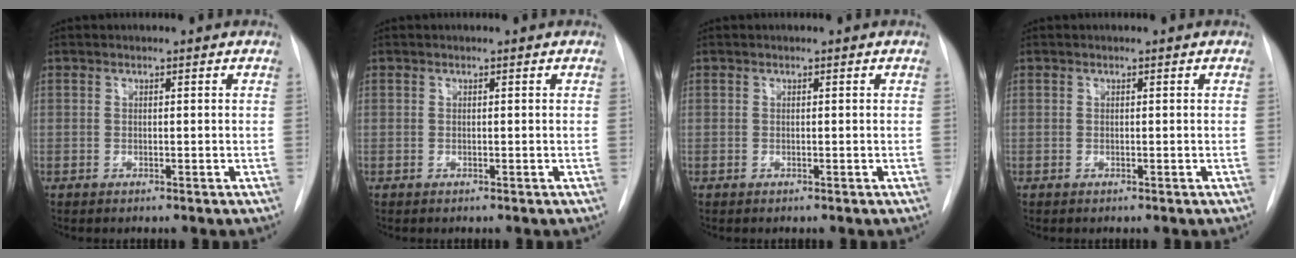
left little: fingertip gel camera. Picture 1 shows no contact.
{"total": 0.0}
{"total": 0.0}
{"total": 0.0}